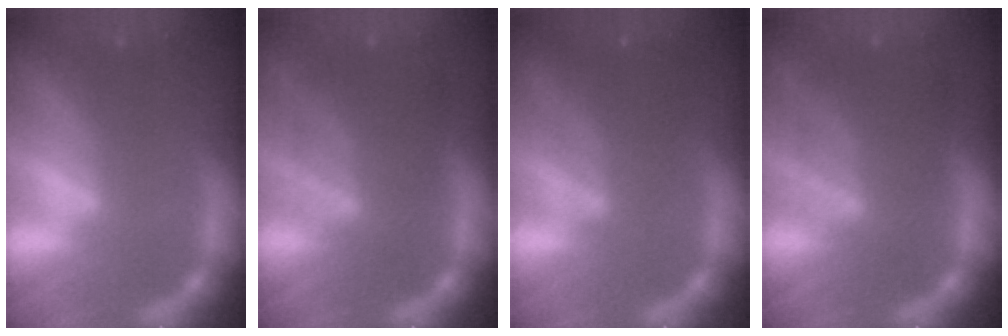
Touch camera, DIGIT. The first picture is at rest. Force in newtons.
{"total": 6.5}
{"total": 4.5}
{"total": 6.5}